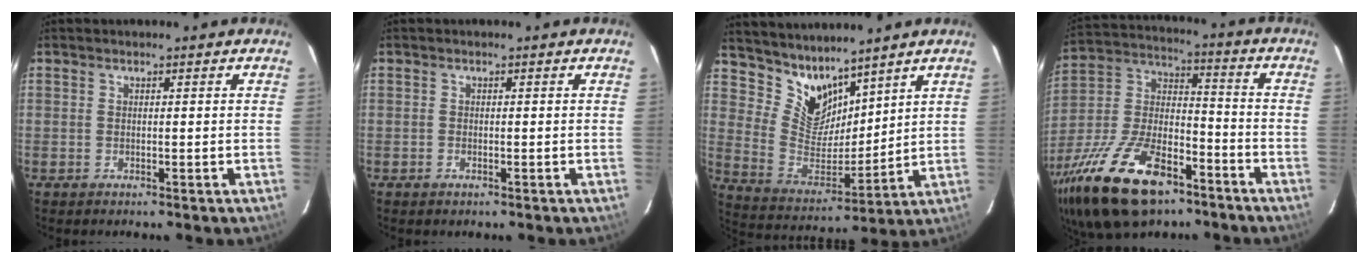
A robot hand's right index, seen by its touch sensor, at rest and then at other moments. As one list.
[{"total": 0.7, "force": [-0.4, 0.5, 0.3], "torque": [-0.004, 0.000, -0.007]}, {"total": 10.5, "force": [8.8, 4.8, 3.3], "torque": [-0.065, -0.011, 0.183]}, {"total": 25.7, "force": [-15.6, 11.8, 16.6], "torque": [-0.348, -0.017, -0.268]}]